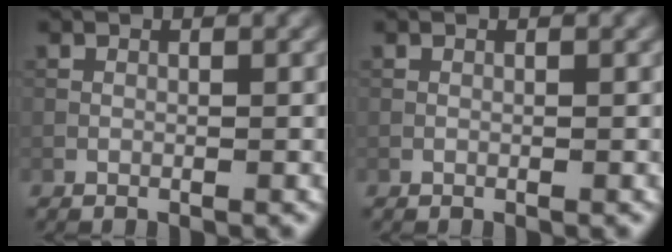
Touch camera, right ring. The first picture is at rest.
{"total": 0.0}